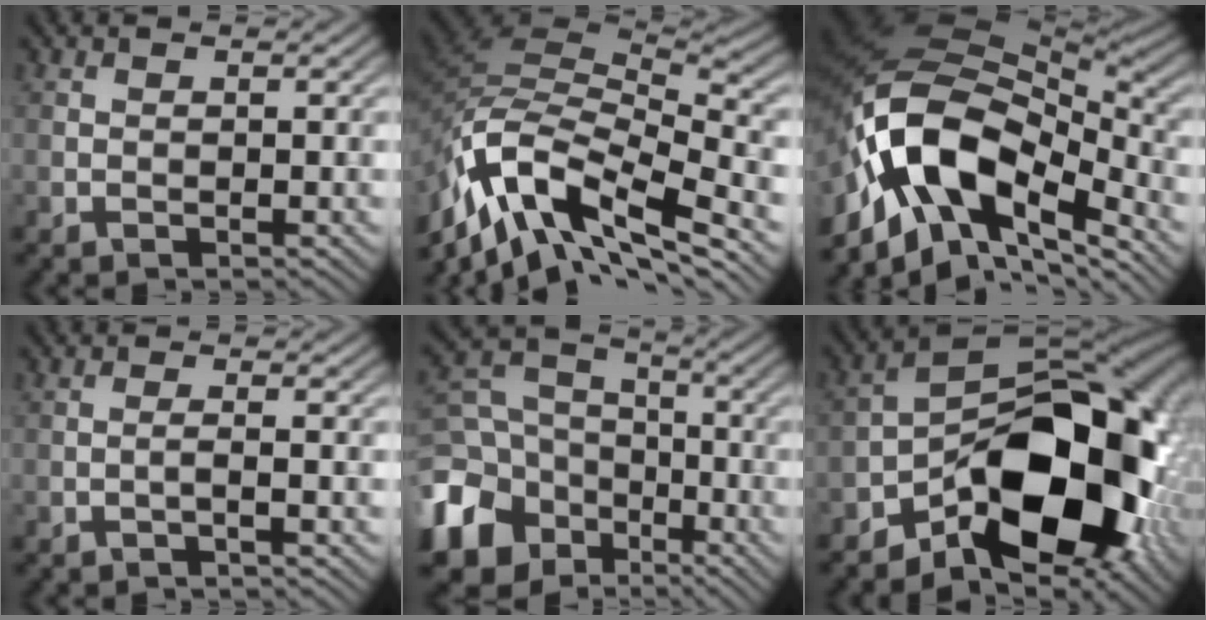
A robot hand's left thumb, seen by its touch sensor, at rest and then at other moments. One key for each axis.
{"total": 15.4, "fx": -7.3, "fy": 6.4, "fz": 12.0, "tx": -0.274, "ty": 0.000, "tz": -0.135}
{"total": 17.6, "fx": -6.0, "fy": 8.9, "fz": 13.9, "tx": -0.274, "ty": 0.002, "tz": -0.118}
{"total": 1.3, "fx": -0.5, "fy": 0.1, "fz": 1.1, "tx": -0.016, "ty": 0.008, "tz": -0.017}
{"total": 14.5, "fx": -6.1, "fy": 11.4, "fz": 6.6, "tx": -0.214, "ty": -0.033, "tz": -0.102}
{"total": 16.5, "fx": -6.4, "fy": 9.1, "fz": 12.2, "tx": -0.142, "ty": -0.005, "tz": -0.122}